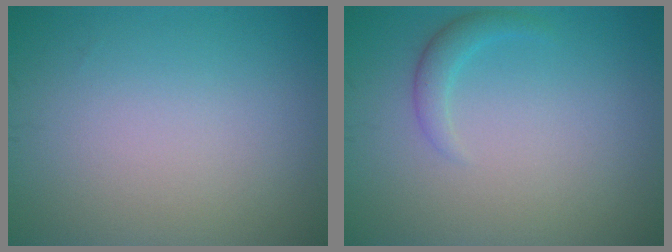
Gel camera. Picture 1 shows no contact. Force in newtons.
{"total": 1.5, "press": 1.5, "slide": 0.2}